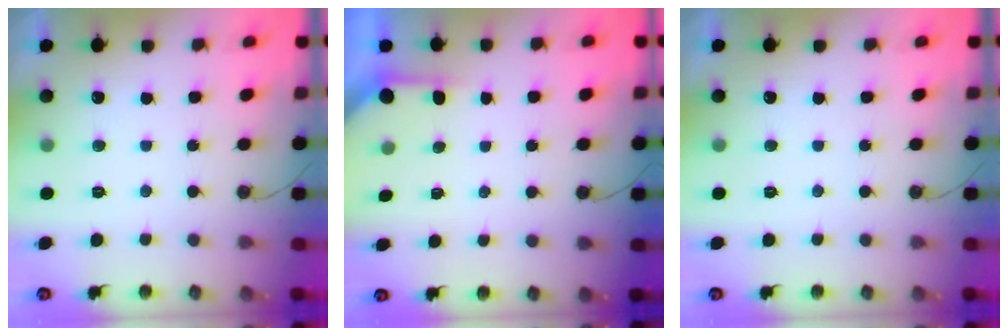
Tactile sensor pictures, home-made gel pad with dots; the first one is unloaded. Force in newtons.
{"total": 1.9, "press": 1.9, "slide": 0.3}
{"total": 0.0}